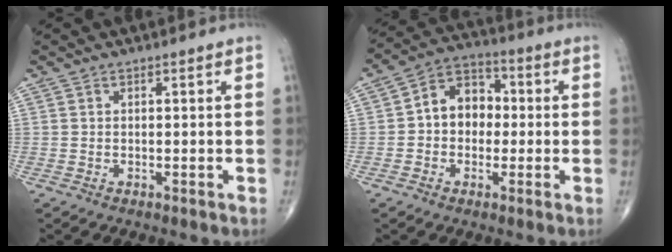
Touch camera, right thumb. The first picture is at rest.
{"total": 9.2, "force": [0.0, 7.2, 5.8], "torque": [-0.060, 0.030, -0.014]}